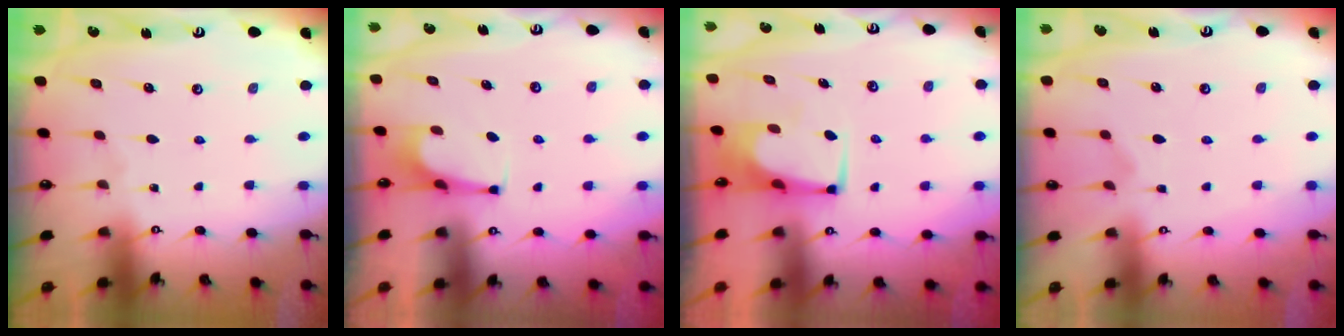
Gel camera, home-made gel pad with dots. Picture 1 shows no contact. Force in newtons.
{"total": 0.7, "press": 0.7, "slide": 0.3}
{"total": 0.8, "press": 0.7, "slide": 0.1}
{"total": 1.3, "press": 0.7, "slide": 1.1}